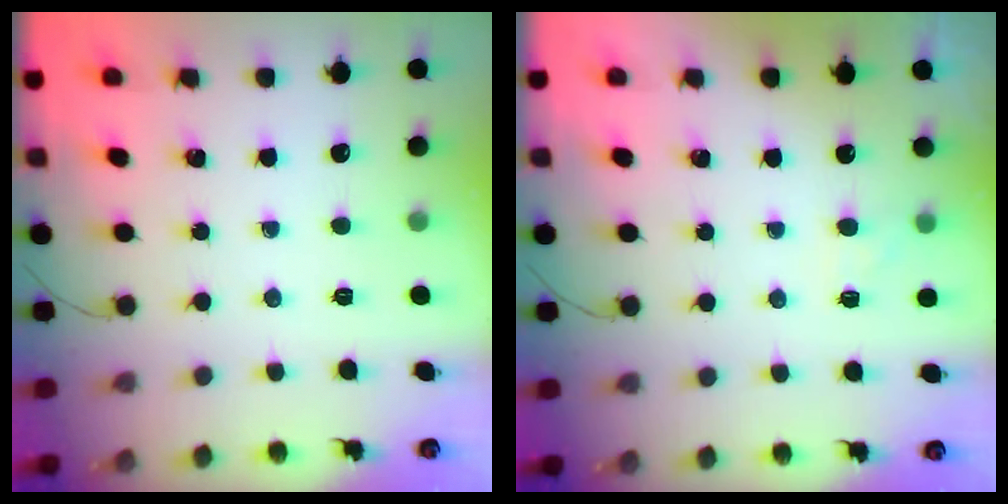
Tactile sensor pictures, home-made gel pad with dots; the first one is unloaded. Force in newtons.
{"total": 3.8, "press": 3.6, "slide": 1.3}